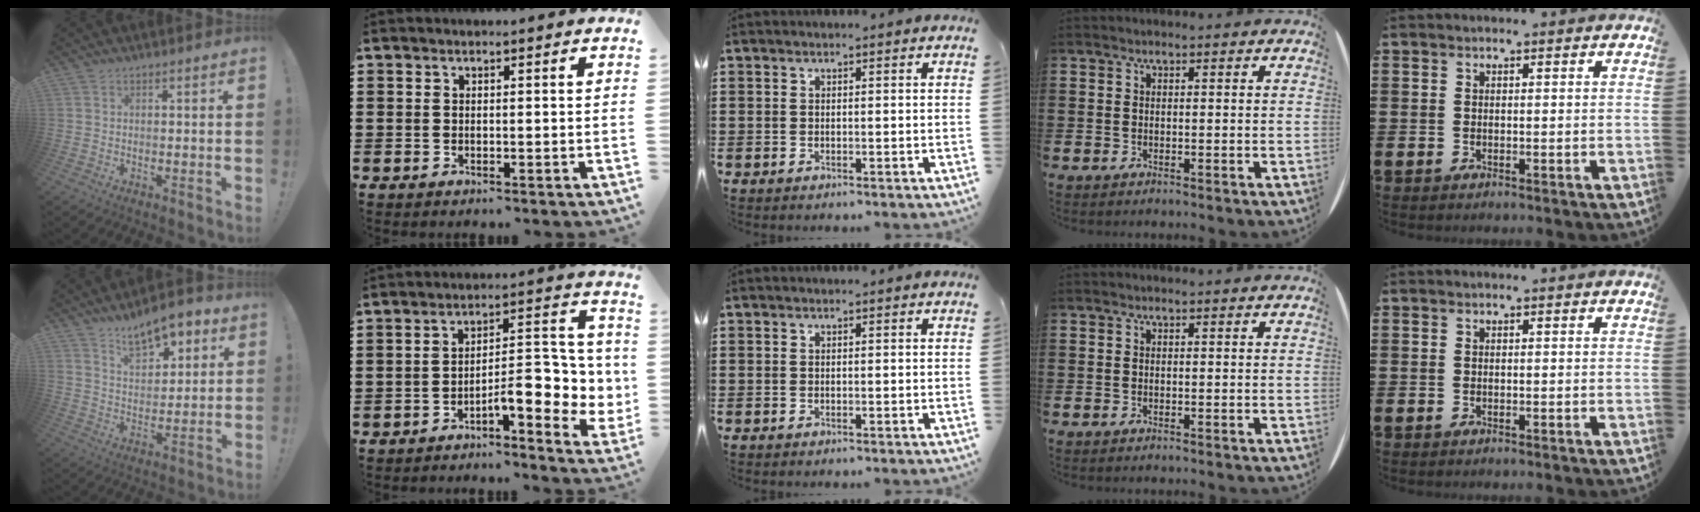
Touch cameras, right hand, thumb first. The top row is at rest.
{"thumb": {"total": 11.3, "force": [8.0, 5.2, 6.0], "torque": [-0.086, -0.047, 0.144]}, "index": {"total": 8.4, "force": [-2.8, 3.2, 7.3], "torque": [-0.089, -0.012, -0.052]}}